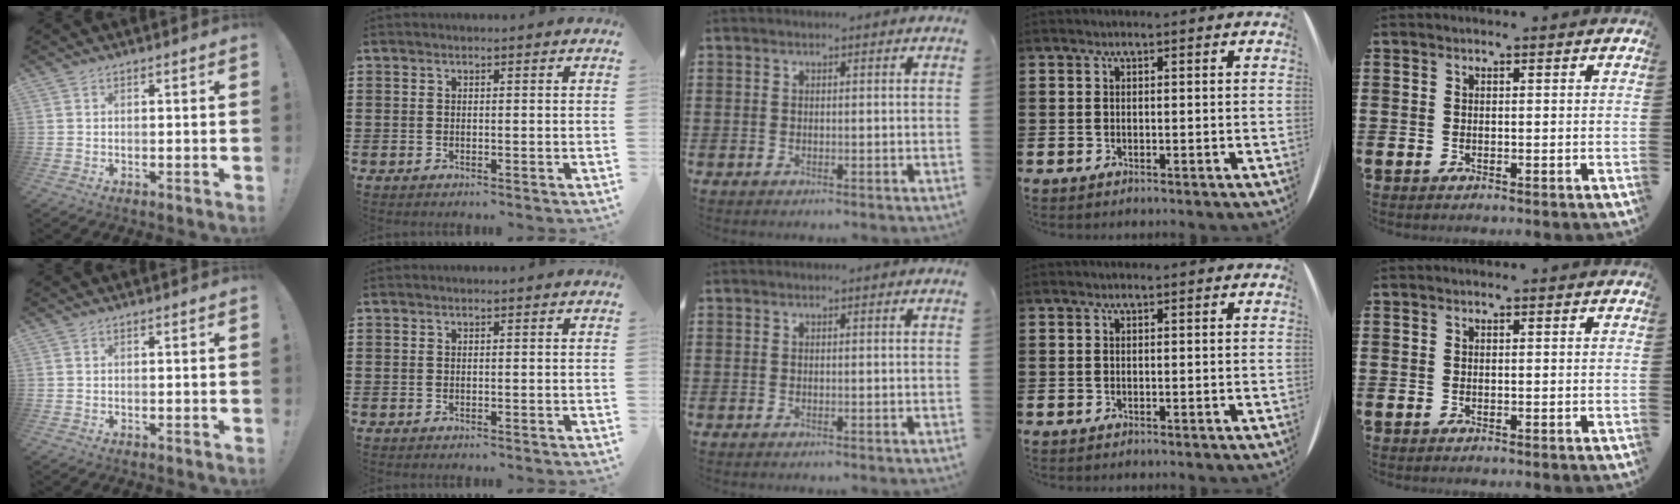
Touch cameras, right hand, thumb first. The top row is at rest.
{}